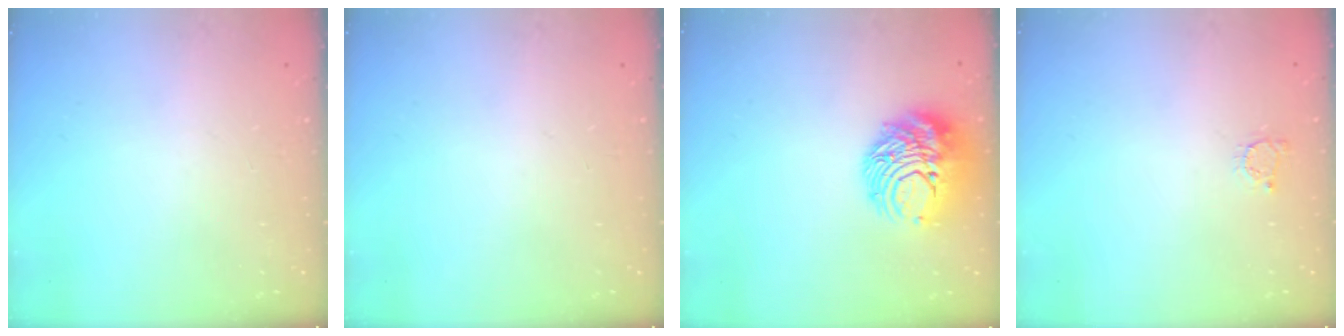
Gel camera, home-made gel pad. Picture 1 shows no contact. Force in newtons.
{"total": 0.0}
{"total": 15.5, "press": 15.5, "slide": 1.1}
{"total": 2.2, "press": 2.2, "slide": 0.3}